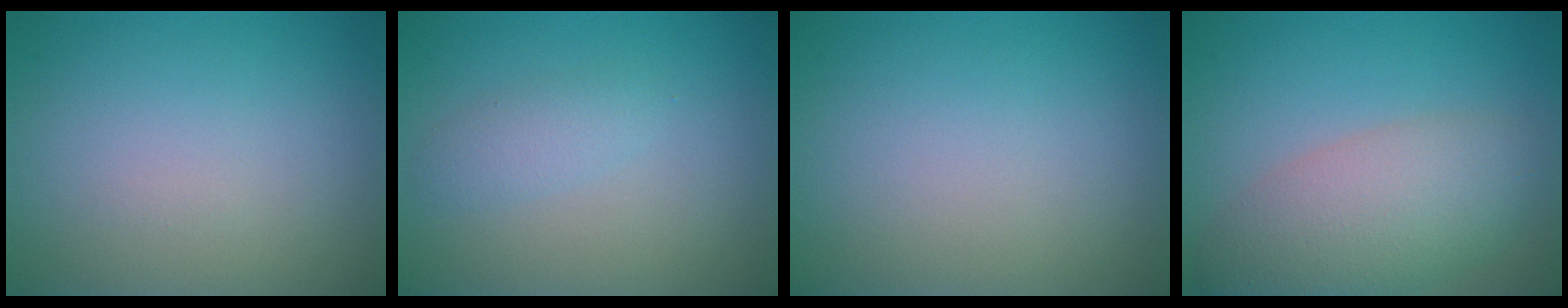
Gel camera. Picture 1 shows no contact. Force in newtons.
{"total": 1.5, "press": 1.5, "slide": 0.1}
{"total": 0.0}
{"total": 6.1, "press": 6.1, "slide": 0.5}